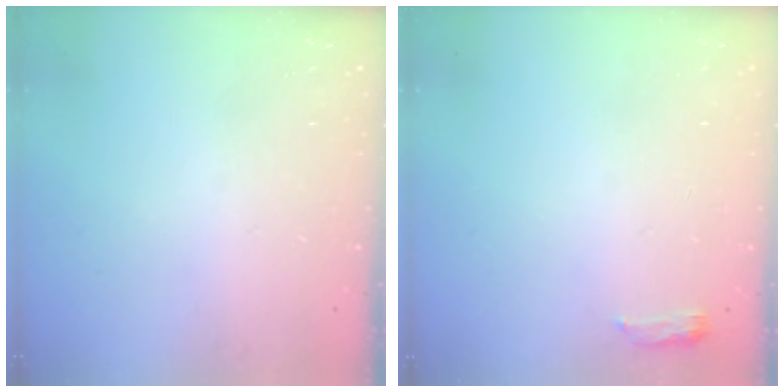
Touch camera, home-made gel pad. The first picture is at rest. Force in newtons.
{"total": 3.7, "press": 3.5, "slide": 1.3}